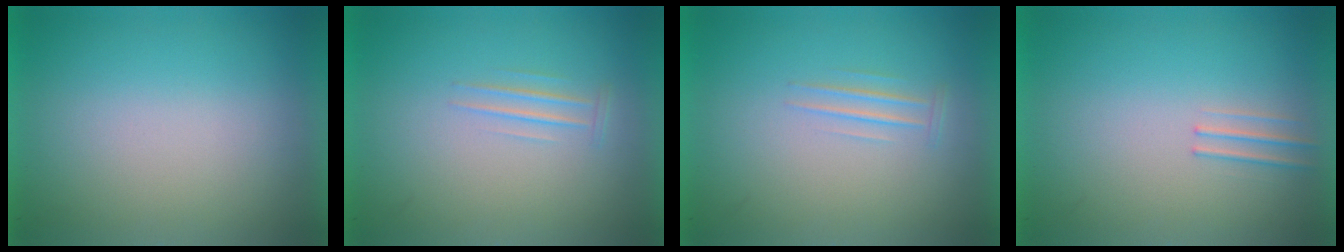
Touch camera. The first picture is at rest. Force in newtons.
{"total": 1.1}
{"total": 1.1}
{"total": 1.1}